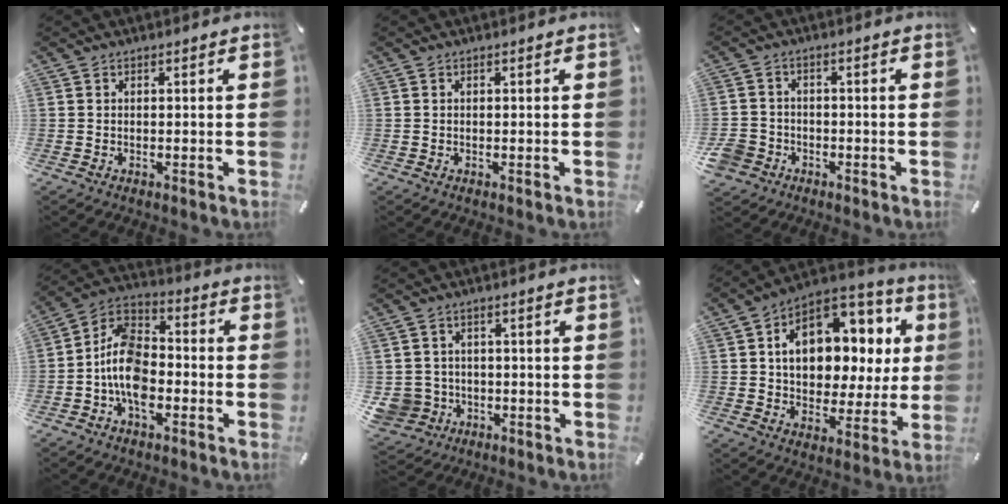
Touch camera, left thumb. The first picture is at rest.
{"total": 0.0}
{"total": 5.3, "force": [-2.6, 4.4, 1.5], "torque": [-0.049, 0.009, -0.052]}
{"total": 11.8, "force": [-4.8, 7.4, 7.8], "torque": [-0.170, 0.020, -0.093]}
{"total": 6.3, "force": [-1.4, 6.0, 1.2], "torque": [-0.048, 0.005, -0.025]}
{"total": 15.4, "force": [3.9, 10.9, 10.1], "torque": [-0.158, -0.017, 0.074]}